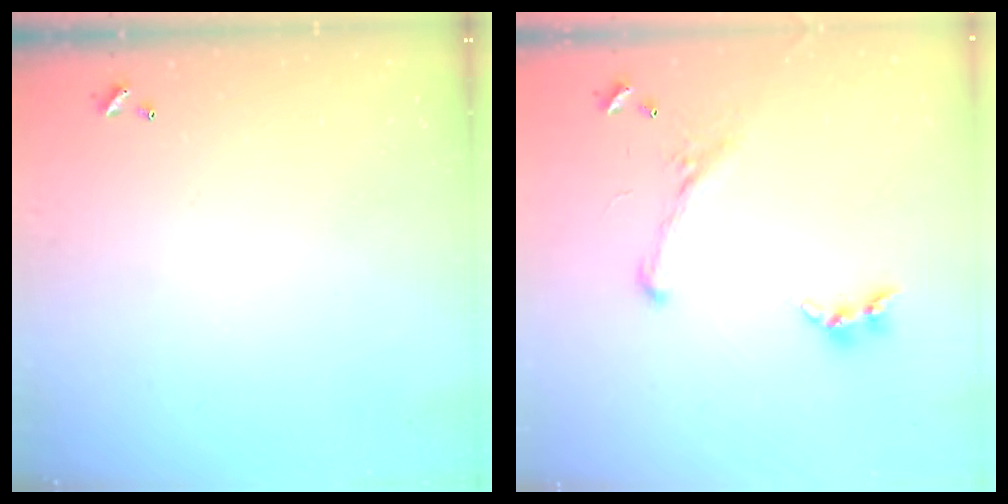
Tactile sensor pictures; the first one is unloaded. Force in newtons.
{"total": 1.1, "press": 0.0, "slide": 1.1}